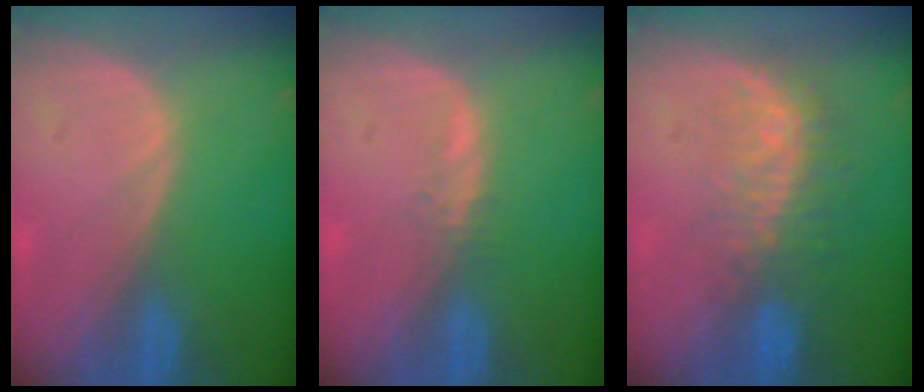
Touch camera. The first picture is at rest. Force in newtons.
{"total": 1.1, "press": 1.0, "slide": 0.5}
{"total": 8.3, "press": 6.9, "slide": 4.5}